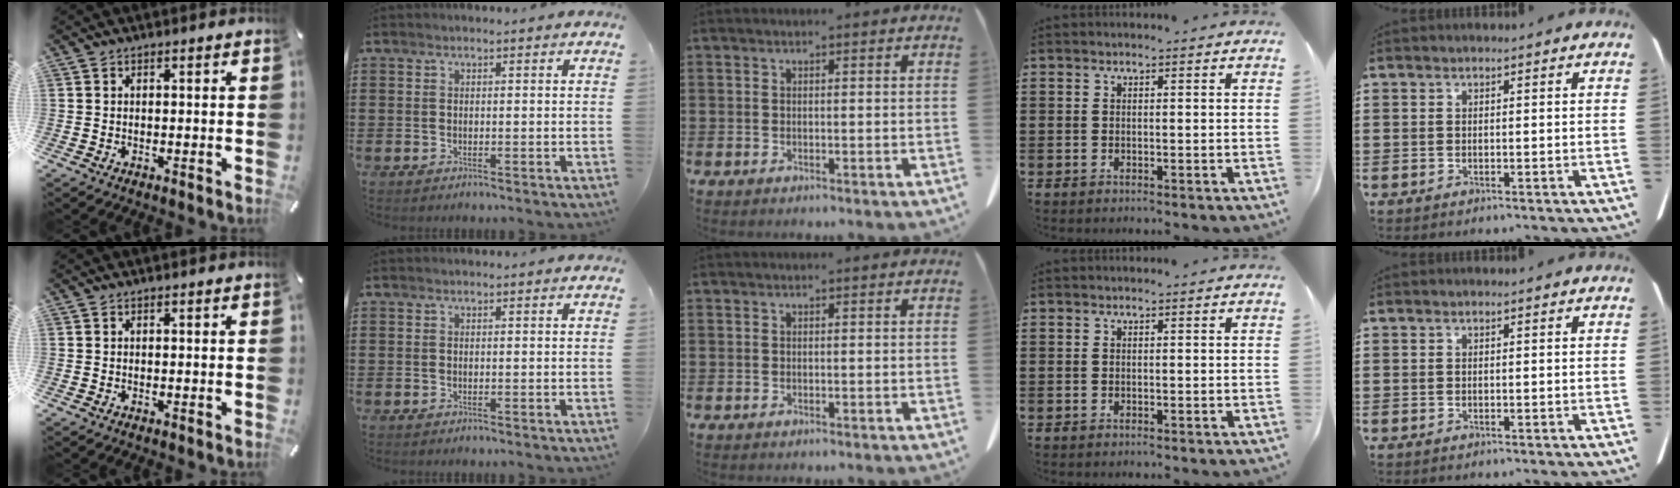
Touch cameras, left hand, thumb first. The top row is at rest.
{}